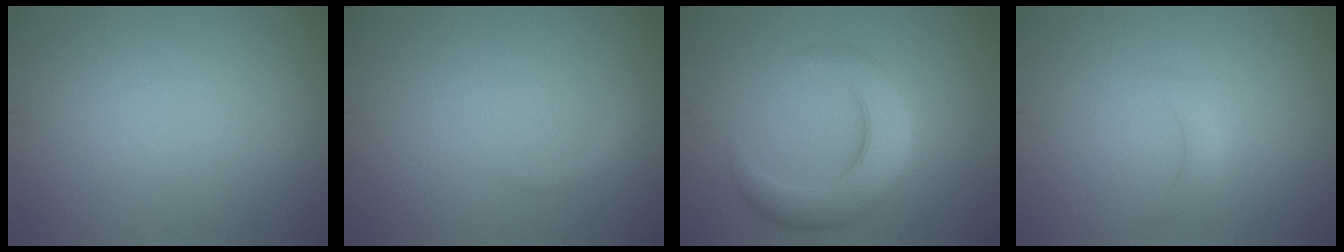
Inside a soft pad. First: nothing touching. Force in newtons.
{"total": 0.8, "press": 0.8, "slide": 0.1}
{"total": 6.6, "press": 6.6, "slide": 0.1}
{"total": 1.6, "press": 1.6, "slide": 0.1}